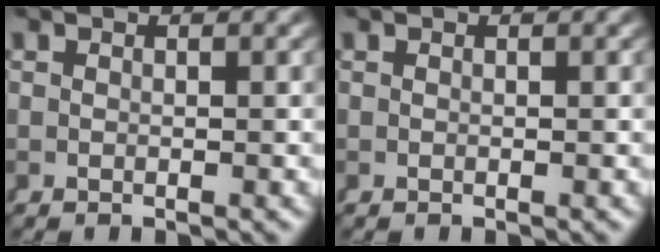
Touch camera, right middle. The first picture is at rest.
{"total": 0.0}